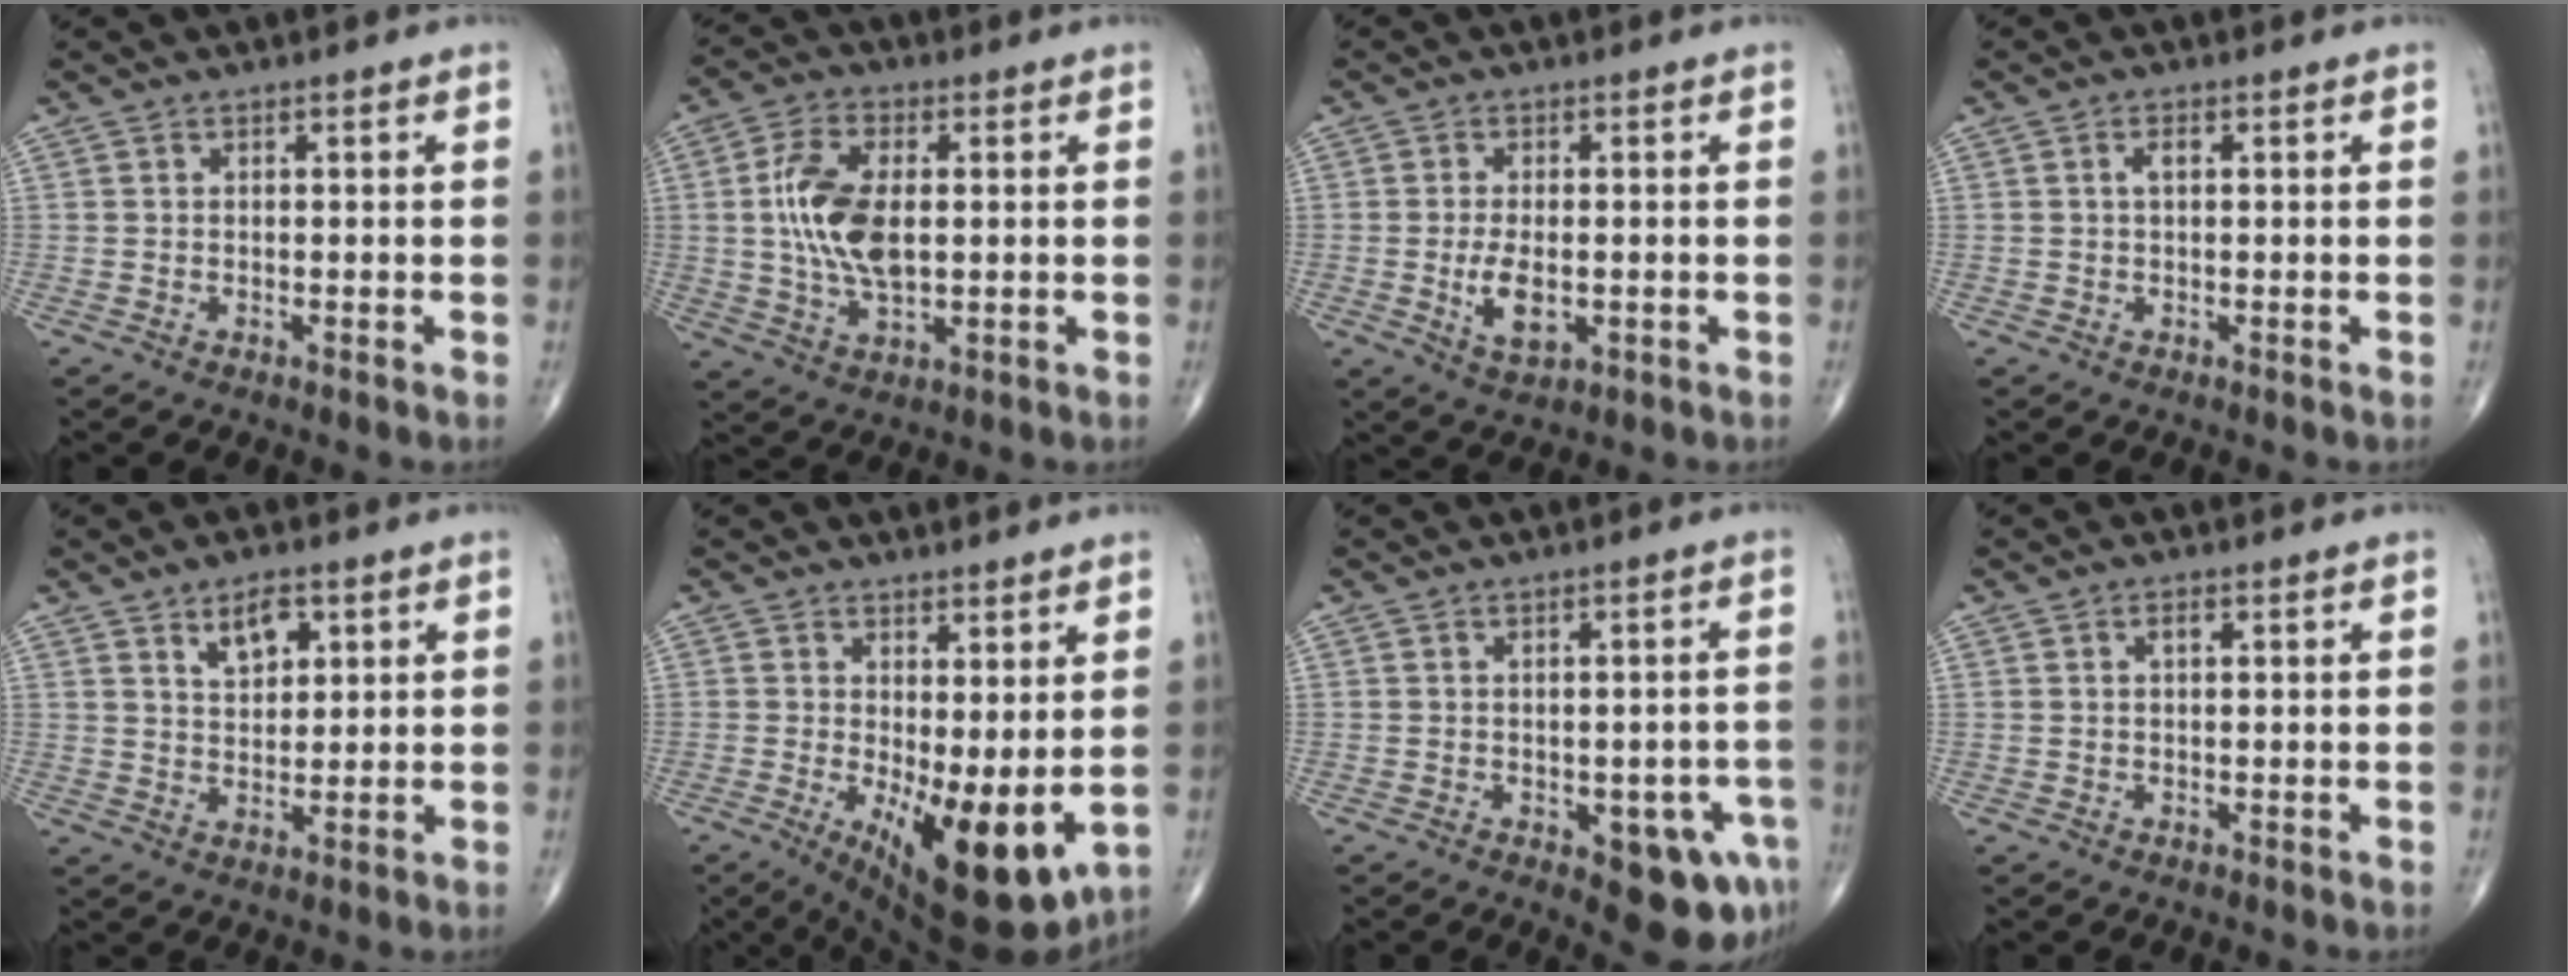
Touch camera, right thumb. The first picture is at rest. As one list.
[{"total": 11.8, "force": [0.9, 6.1, 10.1], "torque": [-0.199, 0.001, 0.020]}, {"total": 5.8, "force": [-1.0, 2.9, 4.9], "torque": [-0.087, -0.009, -0.013]}, {"total": 1.4, "force": [0.3, 0.6, 1.2], "torque": [-0.023, 0.004, 0.004]}, {"total": 5.3, "force": [2.8, 2.9, 3.5], "torque": [-0.042, -0.018, 0.048]}, {"total": 13.2, "force": [-1.1, 5.1, 12.1], "torque": [-0.178, -0.031, 0.002]}, {"total": 9.3, "force": [-3.8, 4.1, 7.5], "torque": [-0.057, 0.009, -0.040]}, {"total": 1.1, "force": [0.4, 0.5, 0.9], "torque": [-0.012, 0.004, 0.005]}]